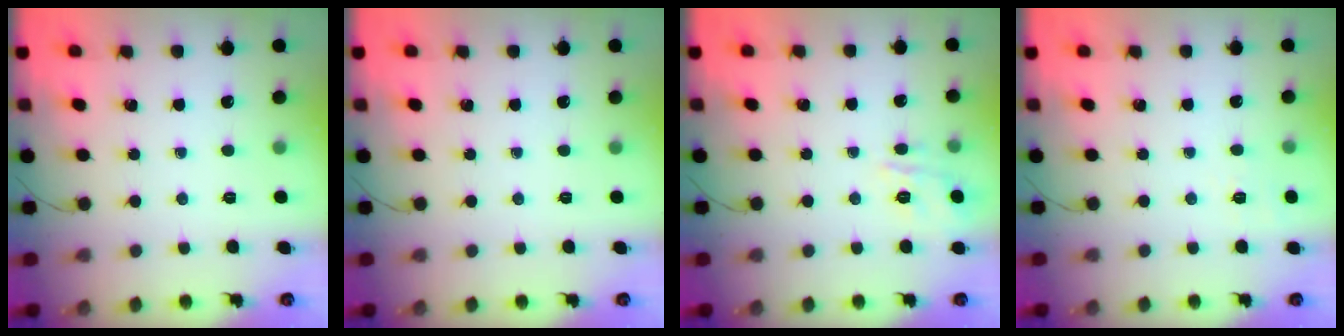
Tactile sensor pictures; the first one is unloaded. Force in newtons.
{"total": 0.0}
{"total": 7.7, "press": 7.7, "slide": 0.9}
{"total": 3.7, "press": 3.1, "slide": 2.0}